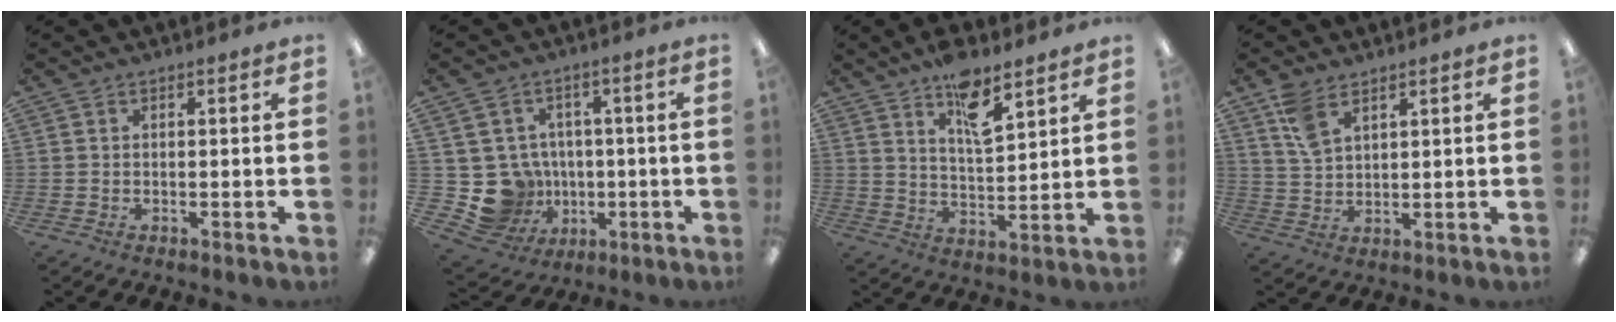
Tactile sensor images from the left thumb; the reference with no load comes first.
{"total": 11.0, "force": [-1.5, 10.6, 2.6], "torque": [-0.083, 0.008, -0.010]}
{"total": 10.3, "force": [7.1, 3.7, 6.5], "torque": [-0.096, -0.040, 0.122]}
{"total": 6.4, "force": [4.5, 3.0, 3.4], "torque": [-0.079, -0.011, 0.086]}